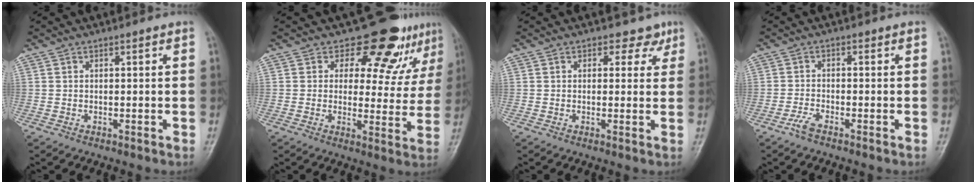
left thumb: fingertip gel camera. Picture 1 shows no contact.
{"total": 11.9, "force": [9.3, 6.0, 4.3], "torque": [-0.005, -0.063, 0.104]}
{"total": 2.2, "force": [1.2, 1.6, 0.9], "torque": [0.010, -0.004, 0.010]}
{"total": 2.3, "force": [-1.8, 0.6, 1.3], "torque": [-0.034, 0.006, -0.038]}